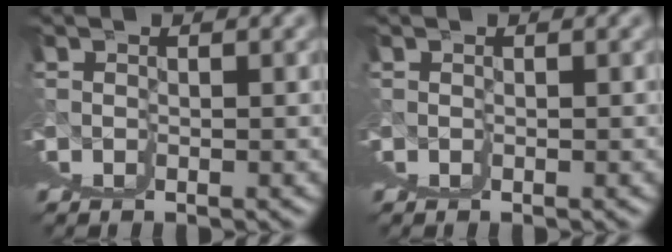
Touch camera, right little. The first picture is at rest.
{"total": 0.0}